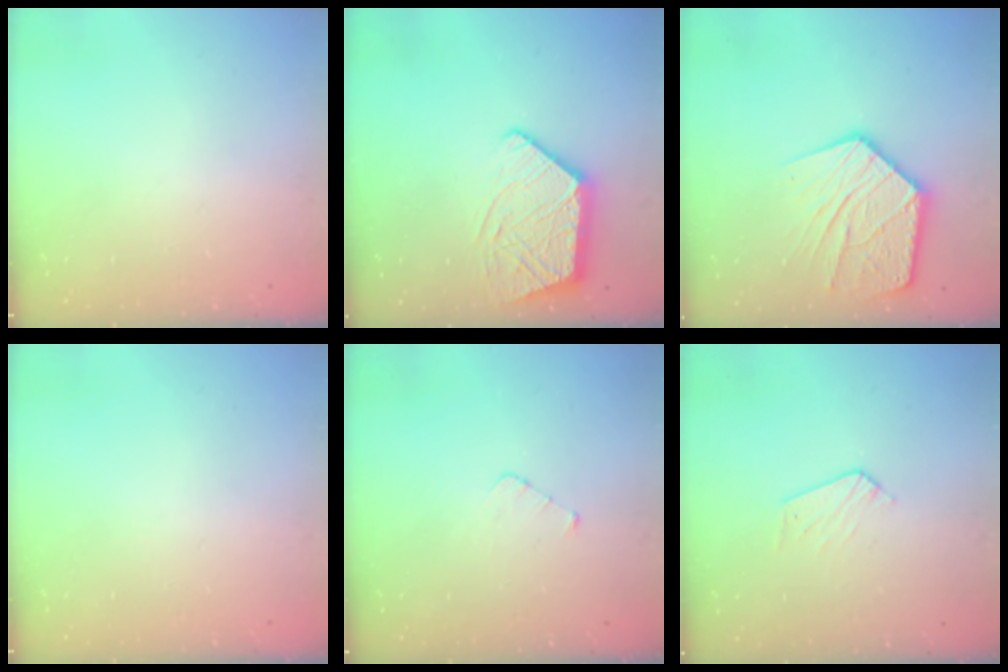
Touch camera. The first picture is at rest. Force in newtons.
{"total": 14.1, "press": 14.1, "slide": 1.4}
{"total": 18.7, "press": 18.7, "slide": 1.7}
{"total": 0.0}
{"total": 2.4, "press": 2.4, "slide": 0.3}
{"total": 3.8, "press": 3.7, "slide": 0.3}